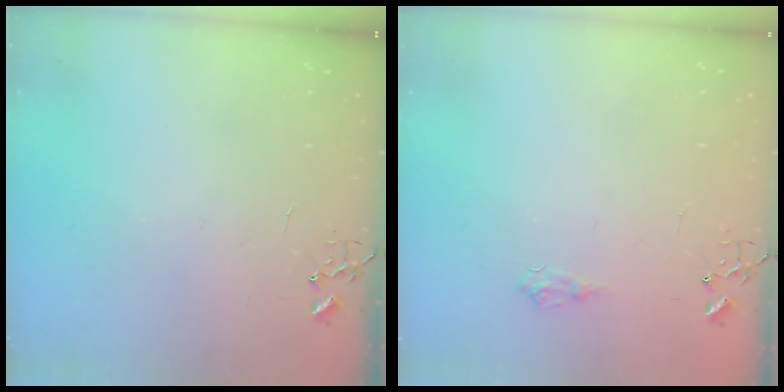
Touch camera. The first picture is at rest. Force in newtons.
{"total": 6.6, "press": 6.5, "slide": 0.8}